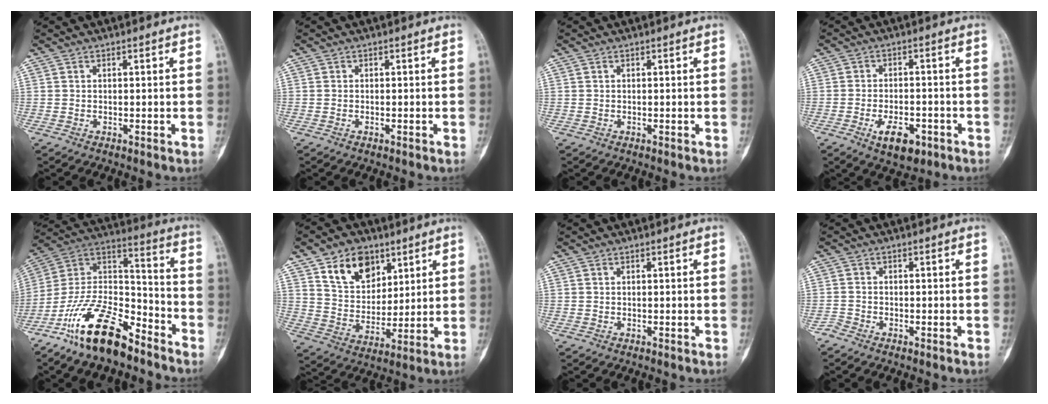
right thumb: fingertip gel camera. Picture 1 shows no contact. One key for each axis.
{"total": 0.0}
{"total": 0.0}
{"total": 7.2, "fx": -3.4, "fy": 4.0, "fz": 4.9, "tx": -0.070, "ty": 0.015, "tz": -0.048}
{"total": 18.6, "fx": -12.9, "fy": 7.7, "fz": 11.1, "tx": -0.191, "ty": 0.092, "tz": -0.236}
{"total": 12.3, "fx": 6.9, "fy": 8.4, "fz": 5.7, "tx": -0.064, "ty": -0.036, "tz": 0.128}
{"total": 0.0}
{"total": 1.4, "fx": -1.1, "fy": 0.7, "fz": -0.3, "tx": 0.001, "ty": 0.000, "tz": -0.028}